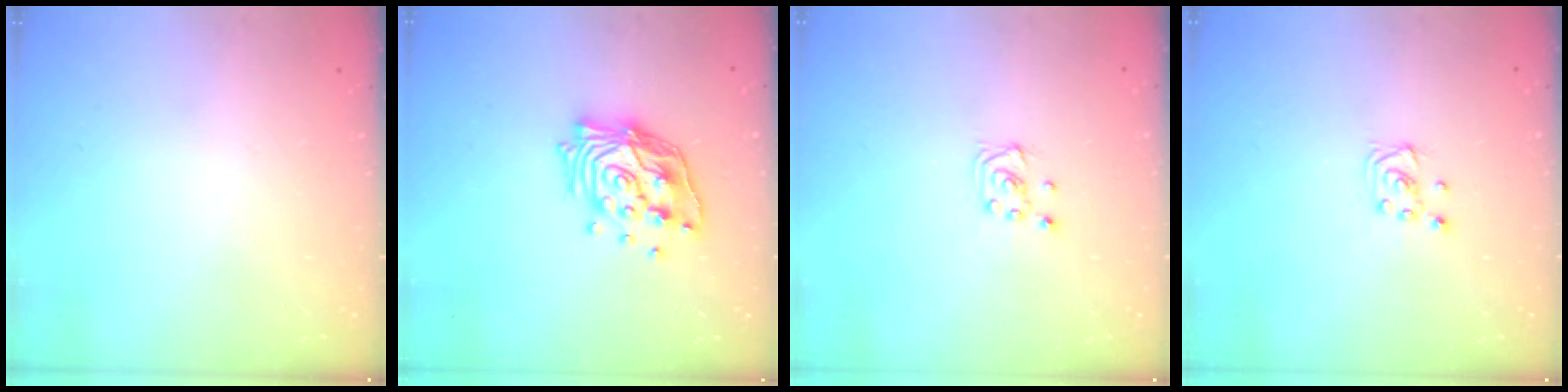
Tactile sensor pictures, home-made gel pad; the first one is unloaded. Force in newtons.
{"total": 14.9, "press": 14.8, "slide": 1.1}
{"total": 3.7, "press": 3.6, "slide": 0.4}
{"total": 3.7, "press": 3.6, "slide": 0.4}